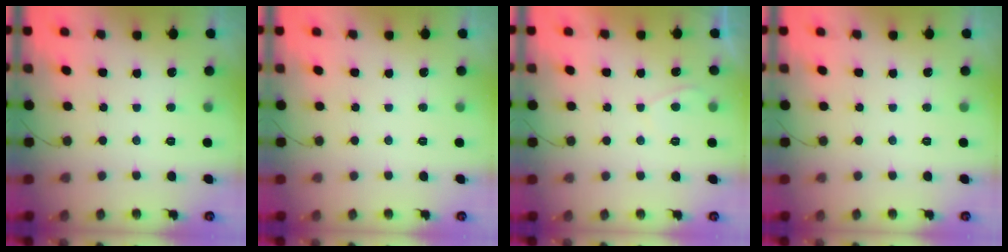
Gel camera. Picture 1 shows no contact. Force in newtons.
{"total": 0.0}
{"total": 1.0, "press": 0.8, "slide": 0.5}
{"total": 0.0}